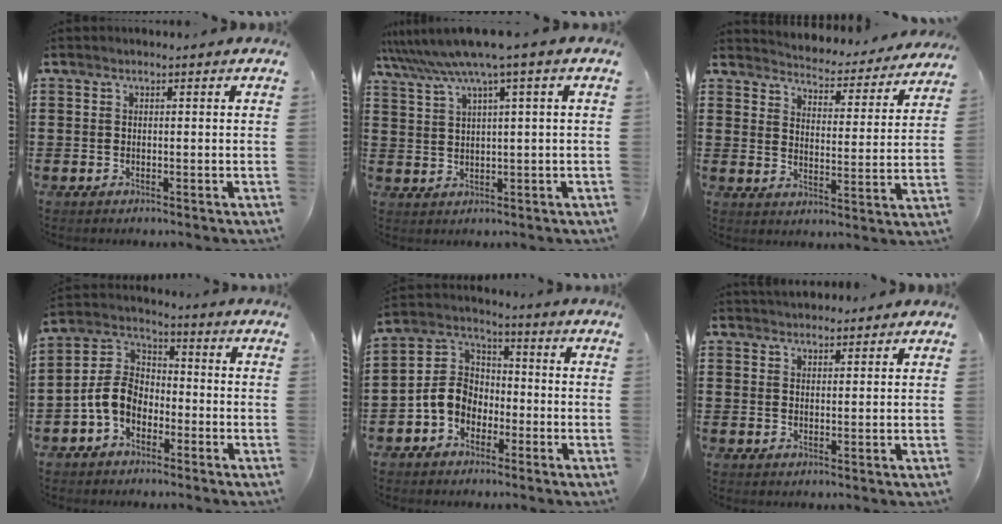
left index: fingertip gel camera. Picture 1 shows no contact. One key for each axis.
{"total": 5.9, "fx": 3.5, "fy": -0.4, "fz": 4.8, "tx": -0.109, "ty": -0.022, "tz": 0.055}
{"total": 3.9, "fx": 3.9, "fy": 0.0, "fz": 0.0, "tx": -0.018, "ty": -0.044, "tz": 0.058}
{"total": 6.7, "fx": -3.0, "fy": 4.7, "fz": 3.7, "tx": -0.109, "ty": 0.004, "tz": -0.069}
{"total": 6.4, "fx": -2.3, "fy": 5.3, "fz": 2.8, "tx": -0.090, "ty": 0.007, "tz": -0.055}
{"total": 2.4, "fx": 2.4, "fy": 0.5, "fz": 0.2, "tx": -0.008, "ty": 0.000, "tz": 0.046}